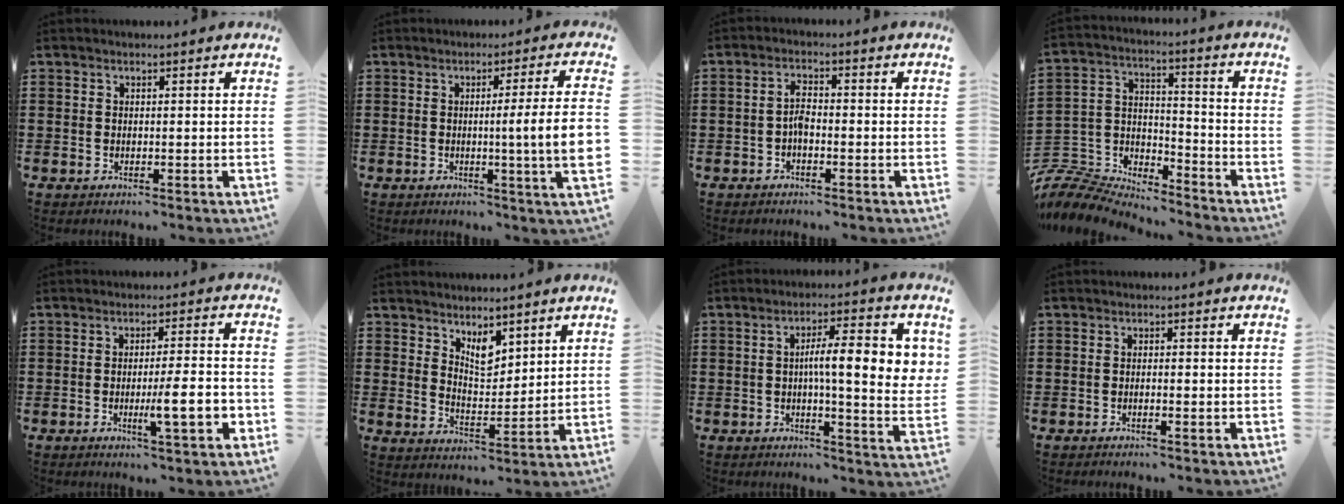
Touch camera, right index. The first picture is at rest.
{"total": 8.5, "force": [-0.4, -0.6, 8.5], "torque": [-0.139, -0.015, -0.011]}
{"total": 2.7, "force": [-1.0, 1.1, 2.3], "torque": [-0.052, 0.002, -0.021]}
{"total": 8.4, "force": [-8.1, 1.8, 1.2], "torque": [-0.048, 0.000, -0.169]}
{"total": 8.7, "force": [-2.4, 1.3, 8.2], "torque": [-0.114, -0.010, -0.039]}
{"total": 4.8, "force": [3.8, 2.0, 2.1], "torque": [-0.035, -0.012, 0.066]}
{"total": 9.7, "force": [1.2, 2.2, 9.4], "torque": [-0.156, 0.005, 0.012]}
{"total": 0.9, "force": [-0.7, -0.1, 0.6], "torque": [-0.010, -0.002, -0.013]}